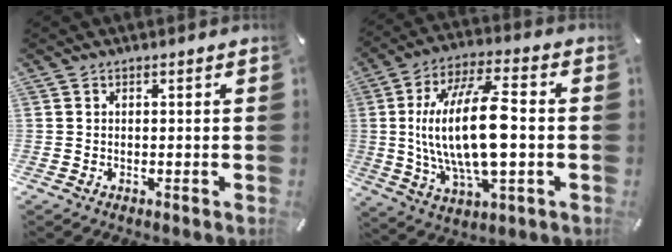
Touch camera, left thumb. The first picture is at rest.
{"total": 21.2, "force": [-0.3, 8.6, 19.4], "torque": [-0.393, -0.001, -0.005]}